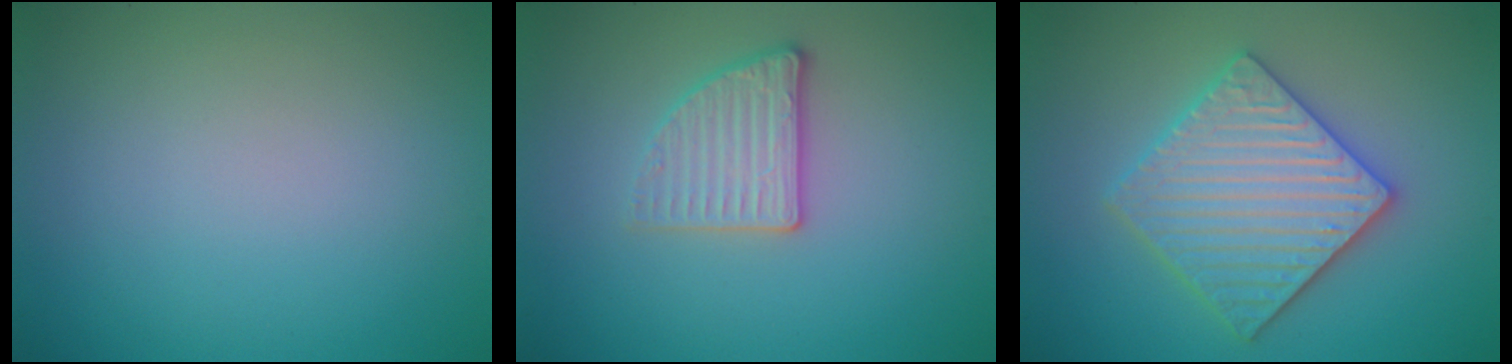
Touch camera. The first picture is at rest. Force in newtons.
{"total": 2.7, "press": 2.6, "slide": 0.8}
{"total": 5.9, "press": 5.8, "slide": 1.1}